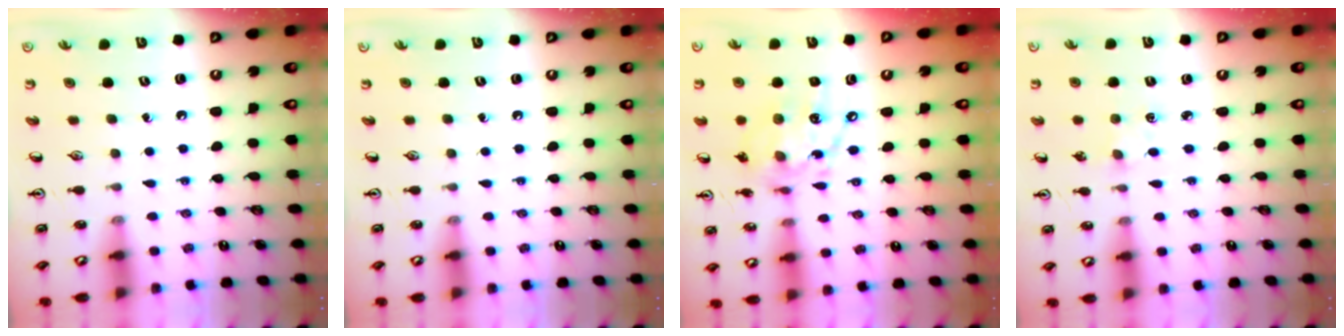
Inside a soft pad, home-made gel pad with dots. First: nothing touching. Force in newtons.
{"total": 0.0}
{"total": 12.8, "press": 12.8, "slide": 0.9}
{"total": 1.7, "press": 1.6, "slide": 0.3}